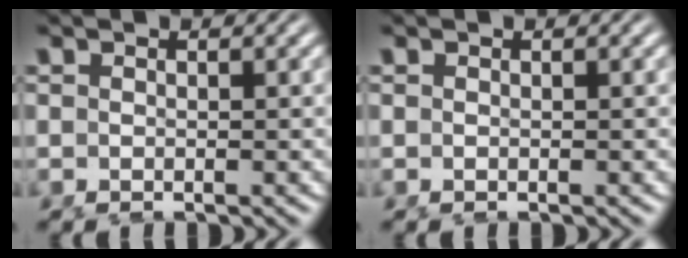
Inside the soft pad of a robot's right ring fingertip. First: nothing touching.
{"total": 0.0}